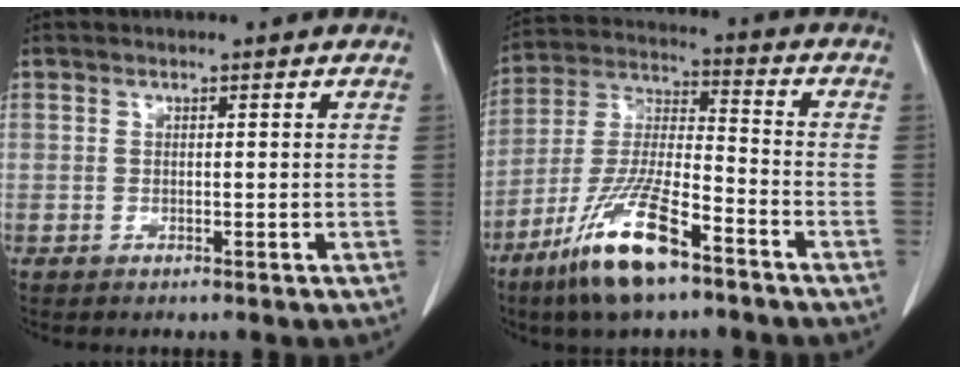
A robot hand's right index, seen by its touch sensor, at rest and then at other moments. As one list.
[{"total": 14.7, "force": [-9.2, 2.8, 11.1], "torque": [-0.231, -0.026, -0.171]}]